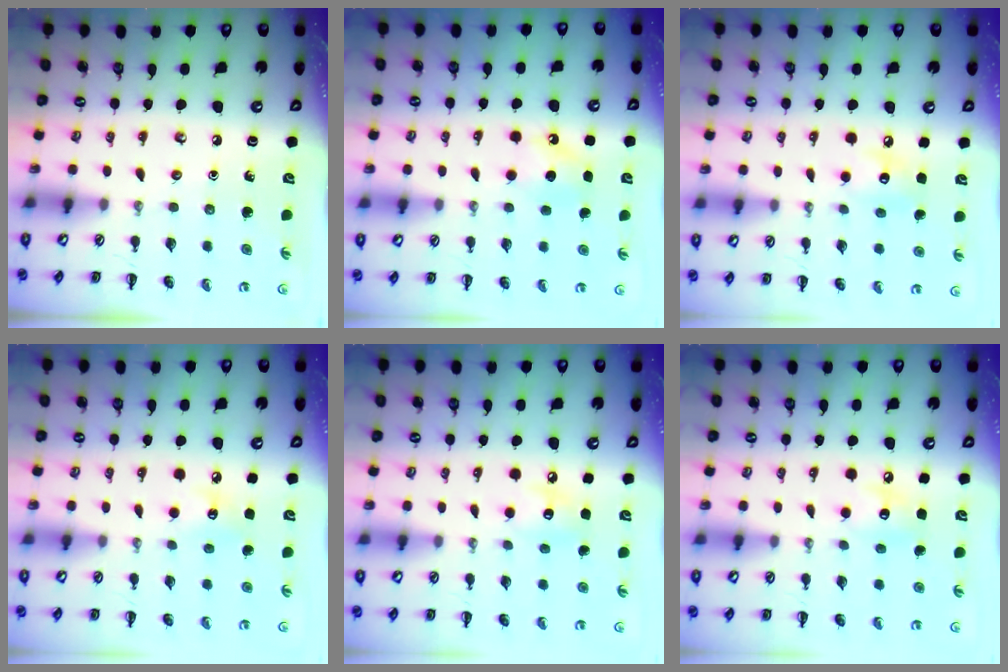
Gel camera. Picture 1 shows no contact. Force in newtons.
{"total": 7.2, "press": 7.0, "slide": 1.9}
{"total": 7.4, "press": 7.4, "slide": 1.1}
{"total": 5.7, "press": 5.7, "slide": 0.8}
{"total": 7.1, "press": 7.0, "slide": 1.2}
{"total": 7.1, "press": 7.0, "slide": 1.2}